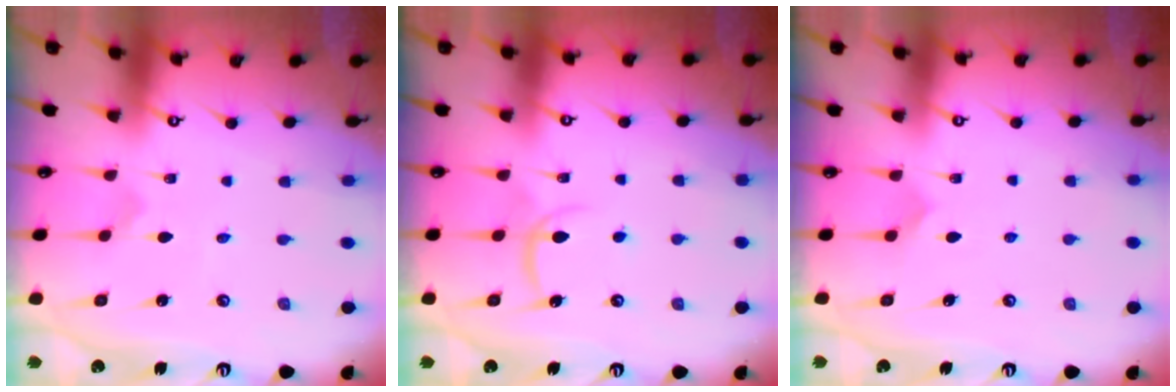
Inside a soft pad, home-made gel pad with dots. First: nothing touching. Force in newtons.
{"total": 6.9, "press": 6.8, "slide": 0.9}
{"total": 4.6, "press": 4.6, "slide": 0.4}